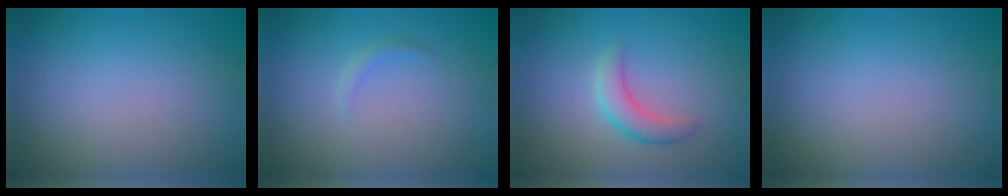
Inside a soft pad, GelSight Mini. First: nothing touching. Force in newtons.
{"total": 0.7, "press": 0.7, "slide": 0.1}
{"total": 2.6, "press": 2.6, "slide": 0.1}
{"total": 0.0}